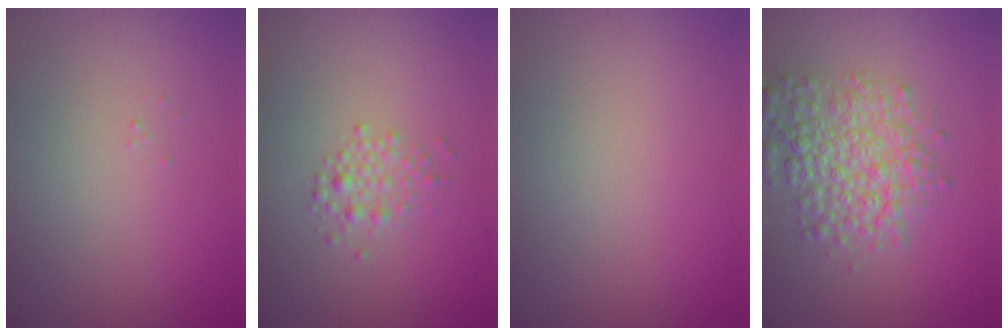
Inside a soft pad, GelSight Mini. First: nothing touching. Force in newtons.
{"total": 1.7, "press": 1.7, "slide": 0.0}
{"total": 0.0}
{"total": 5.2, "press": 5.2, "slide": 0.2}